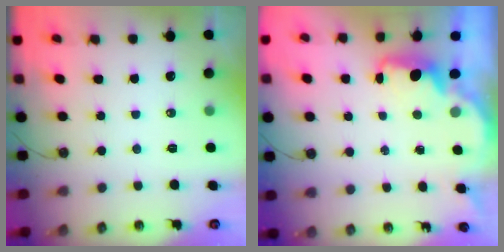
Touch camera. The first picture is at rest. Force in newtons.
{"total": 1.8, "press": 1.7, "slide": 0.7}